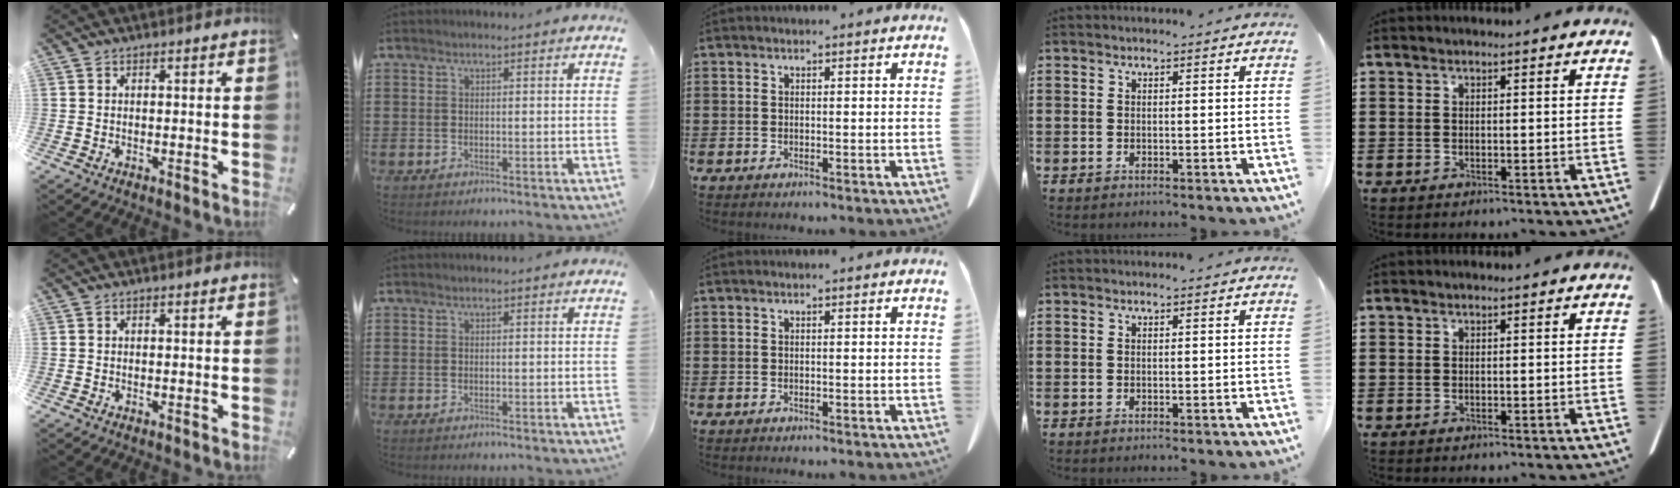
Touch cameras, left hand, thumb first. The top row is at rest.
{}